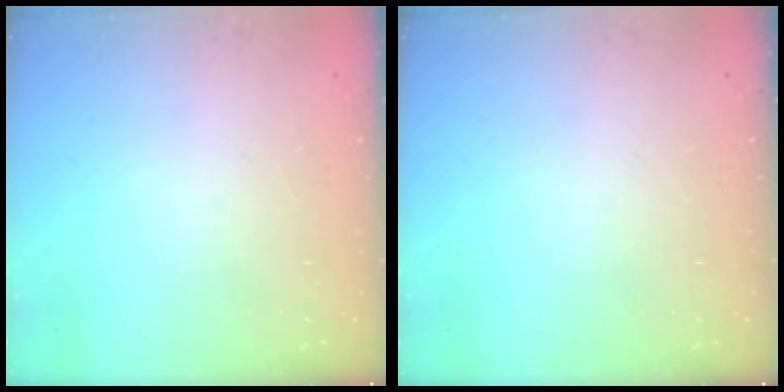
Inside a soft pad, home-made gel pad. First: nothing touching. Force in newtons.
{"total": 0.0}